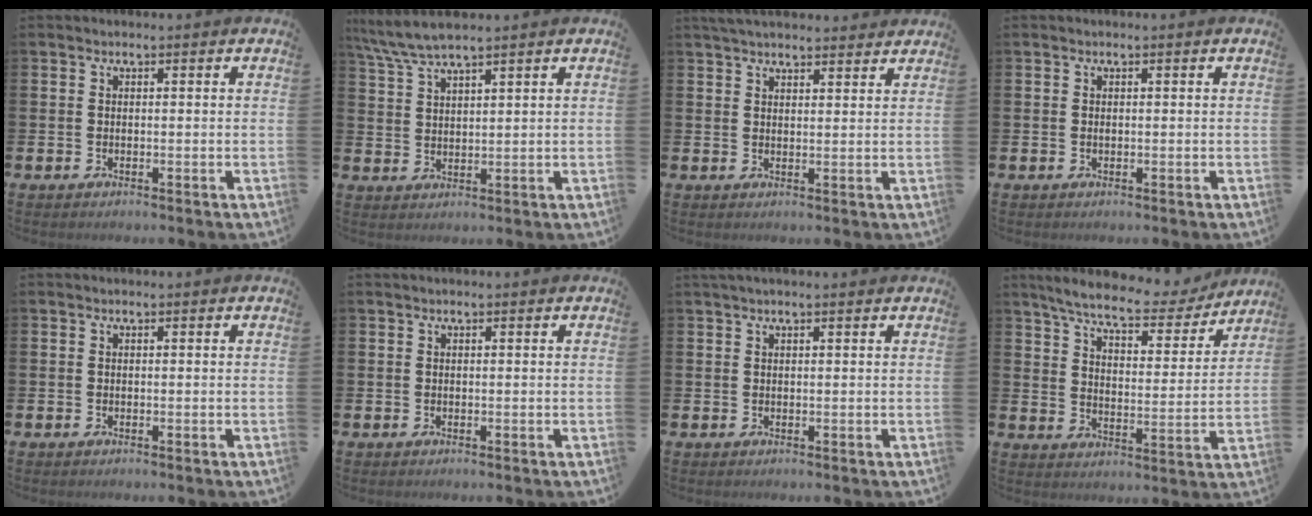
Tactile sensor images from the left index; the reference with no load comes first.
{"total": 5.4, "force": [4.8, 0.3, 2.4], "torque": [-0.063, -0.012, 0.088]}
{"total": 3.6, "force": [3.5, 0.6, 0.7], "torque": [-0.019, -0.011, 0.065]}
{"total": 0.0}
{"total": 0.0}
{"total": 0.0}
{"total": 1.2, "force": [1.0, 0.0, 0.6], "torque": [-0.011, 0.000, 0.019]}
{"total": 7.8, "force": [7.0, 1.3, 3.1], "torque": [-0.084, -0.042, 0.118]}